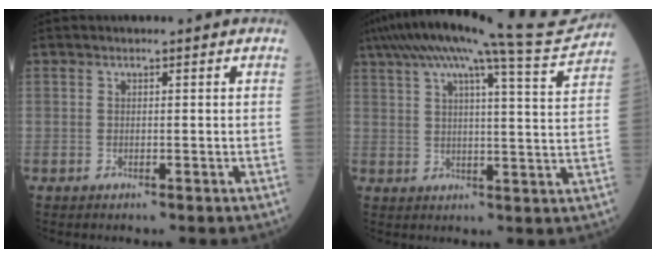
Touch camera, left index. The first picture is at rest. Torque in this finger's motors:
{"motor_torque": [0.87, -1.26, 0.77, 0.21]}